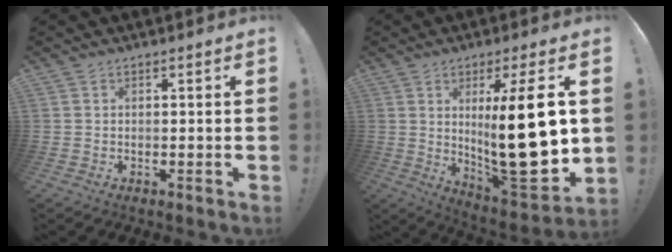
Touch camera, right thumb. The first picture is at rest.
{"total": 22.4, "force": [2.8, 5.3, 21.6], "torque": [-0.353, -0.033, 0.040]}